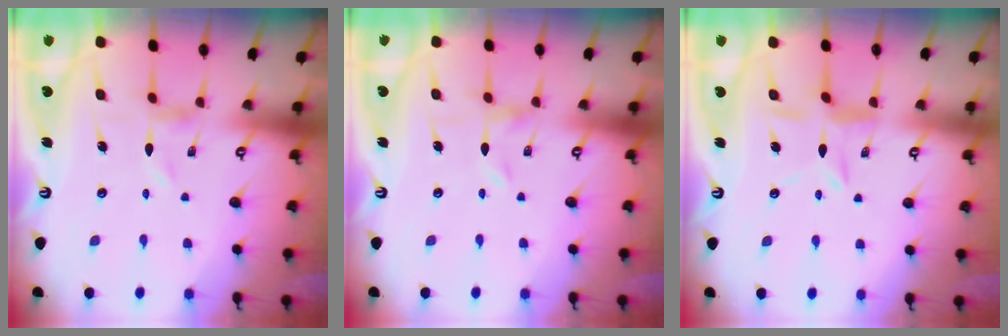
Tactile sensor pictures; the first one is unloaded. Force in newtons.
{"total": 0.0}
{"total": 6.6, "press": 6.6, "slide": 0.7}